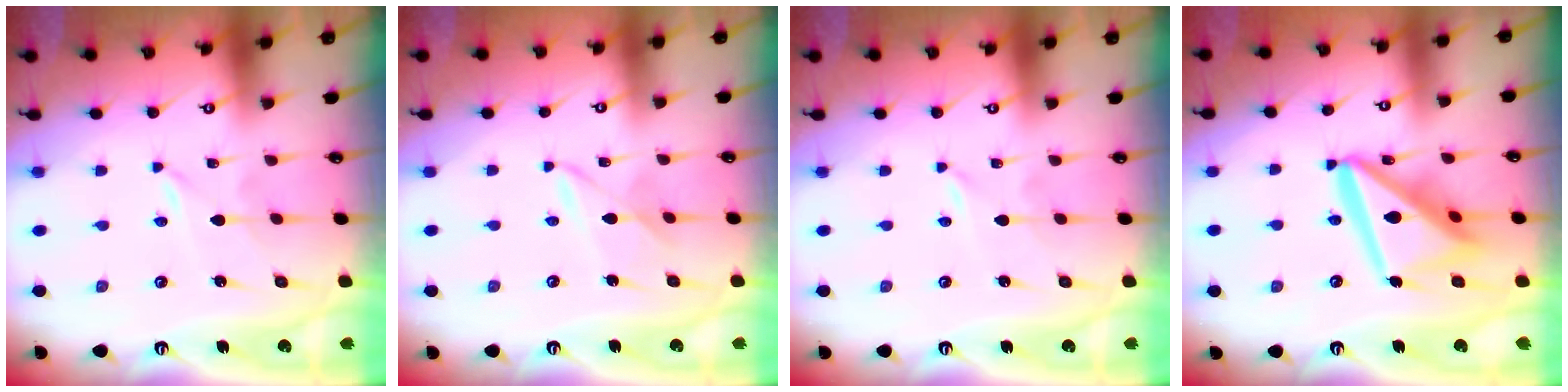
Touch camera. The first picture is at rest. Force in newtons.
{"total": 4.5, "press": 4.5, "slide": 0.4}
{"total": 0.0}
{"total": 18.9, "press": 18.8, "slide": 2.0}